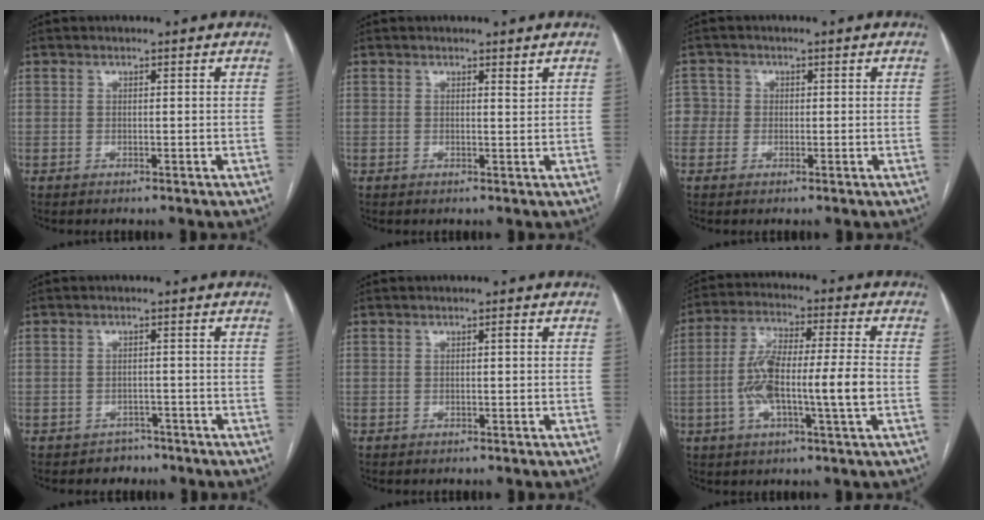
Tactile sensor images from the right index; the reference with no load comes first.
{"total": 0.8, "force": [0.6, 0.0, 0.5], "torque": [-0.010, -0.005, 0.009]}
{"total": 2.7, "force": [-0.1, 2.7, -0.1], "torque": [0.019, 0.012, -0.005]}
{"total": 2.7, "force": [-1.9, 1.8, -0.2], "torque": [-0.003, 0.011, -0.025]}
{"total": 0.6, "force": [0.0, 0.0, 0.6], "torque": [-0.008, 0.002, 0.000]}
{"total": 12.7, "force": [-2.2, 1.3, 12.5], "torque": [-0.241, 0.013, -0.042]}